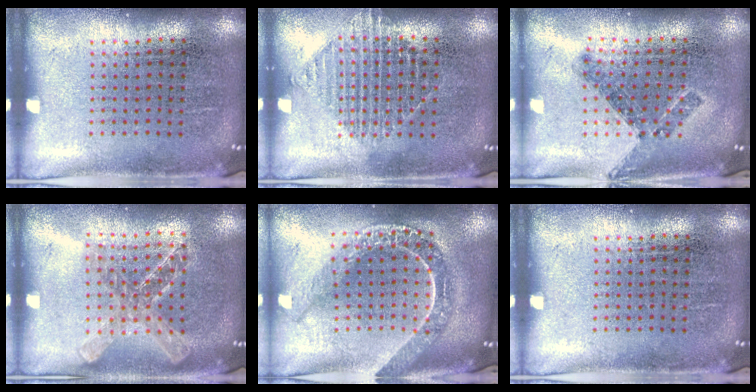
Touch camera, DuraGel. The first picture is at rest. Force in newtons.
{"total": 1.1, "press": 1.1, "slide": 0.3}
{"total": 0.8, "press": 0.8, "slide": 0.3}
{"total": 1.6, "press": 1.4, "slide": 0.7}
{"total": 2.2, "press": 1.8, "slide": 1.1}
{"total": 0.0}